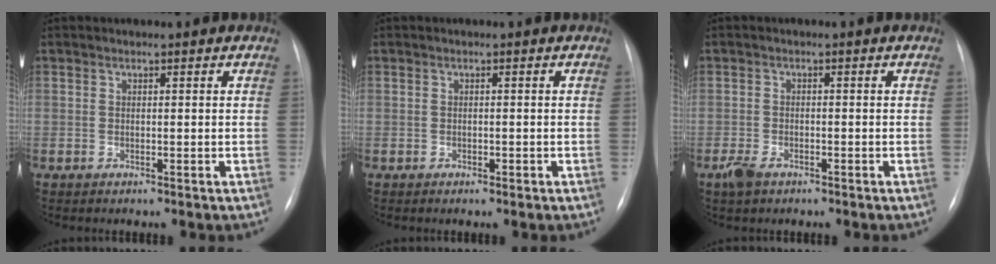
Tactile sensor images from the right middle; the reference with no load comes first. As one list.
[{"total": 0.7, "force": [-0.4, 0.2, 0.5], "torque": [-0.012, -0.002, -0.003]}, {"total": 2.8, "force": [-1.9, 1.4, 1.6], "torque": [-0.039, -0.003, -0.029]}]